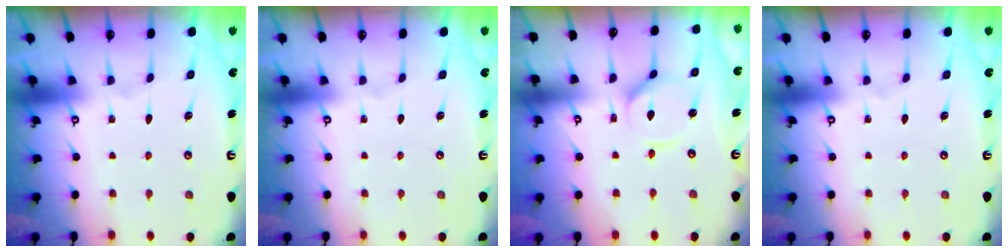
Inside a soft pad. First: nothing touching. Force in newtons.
{"total": 0.0}
{"total": 7.4, "press": 7.3, "slide": 0.8}
{"total": 0.0}